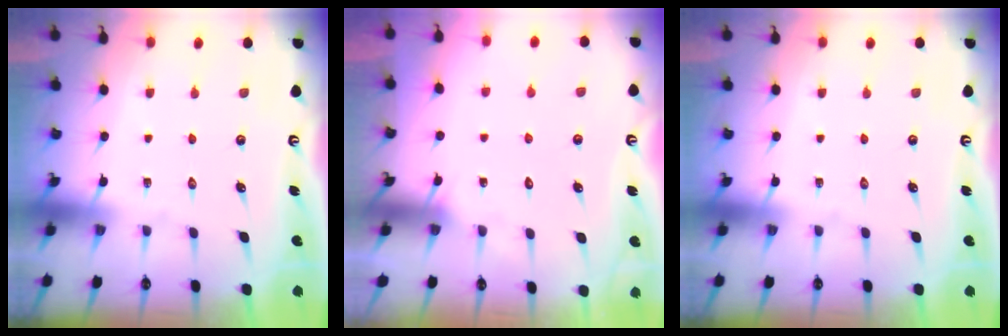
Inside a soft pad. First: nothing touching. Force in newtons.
{"total": 1.9, "press": 1.9, "slide": 0.1}
{"total": 0.0}